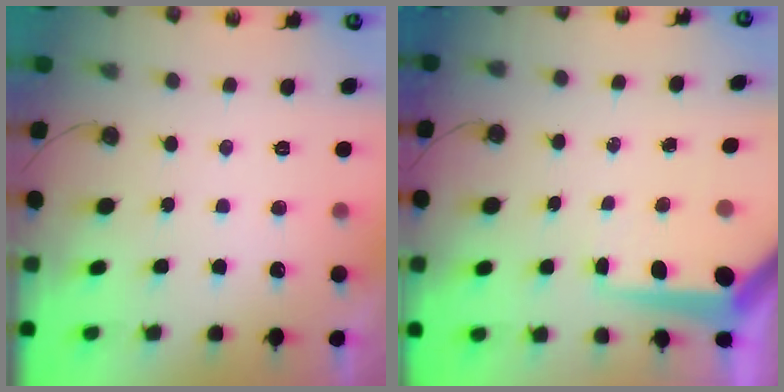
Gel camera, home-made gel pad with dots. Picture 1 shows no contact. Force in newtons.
{"total": 8.9, "press": 8.9, "slide": 0.9}